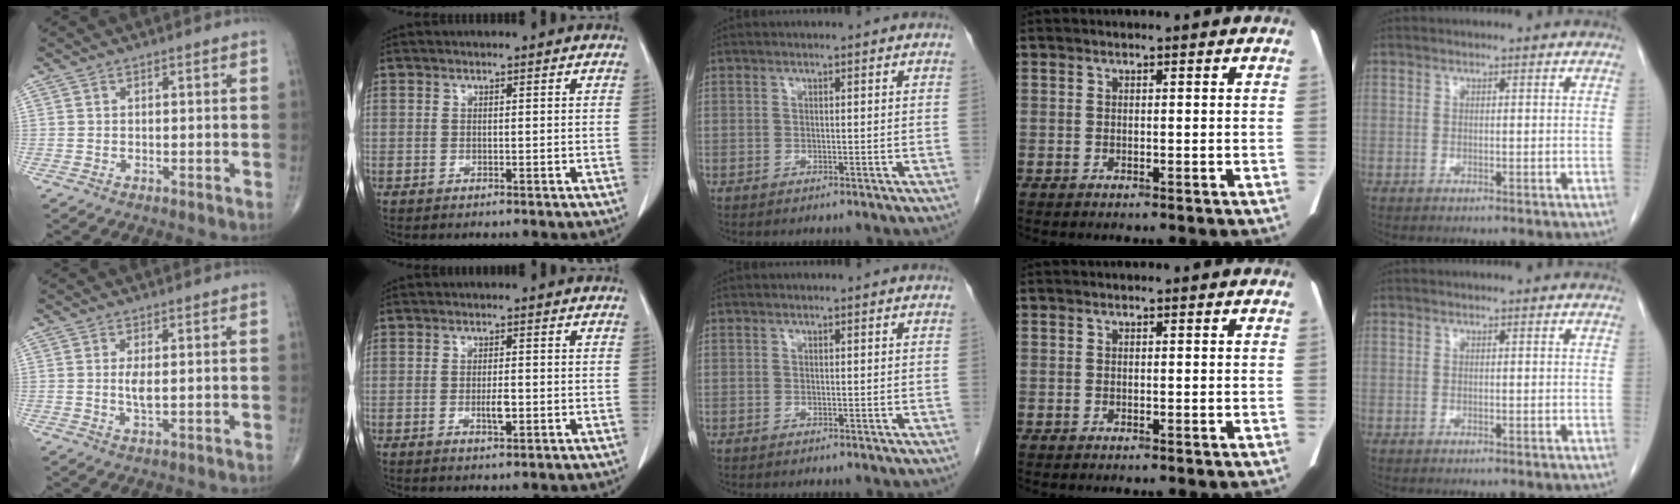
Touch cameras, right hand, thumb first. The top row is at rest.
{"thumb": {"total": 2.7, "force": [0.2, 0.7, 2.6], "torque": [-0.058, -0.007, 0.007]}, "index": {"total": 2.6, "force": [-0.7, 0.7, 2.5], "torque": [-0.046, -0.001, -0.009]}}